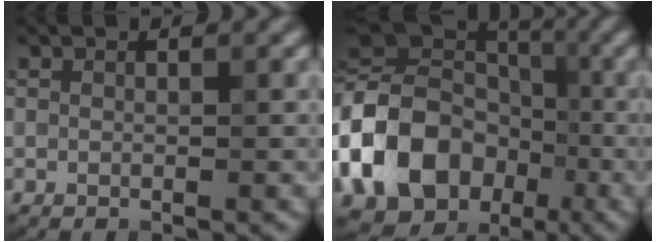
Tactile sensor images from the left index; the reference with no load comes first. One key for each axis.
{"total": 17.2, "fx": -4.4, "fy": 13.7, "fz": 9.4, "tx": -0.209, "ty": 0.010, "tz": -0.094}